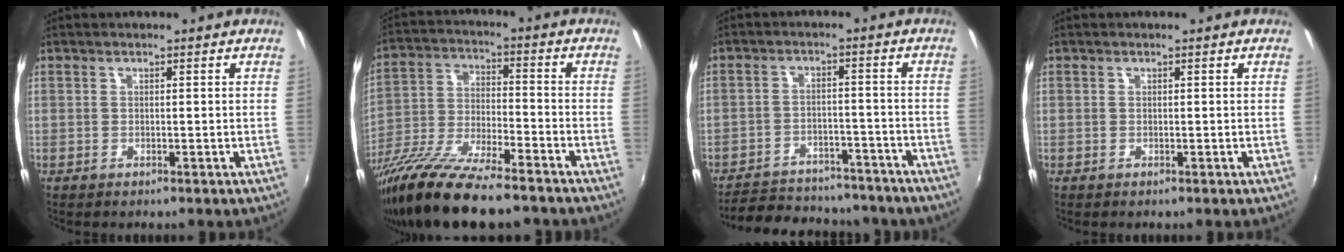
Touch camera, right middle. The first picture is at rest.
{"total": 18.6, "force": [-14.2, 3.7, 11.5], "torque": [-0.230, -0.051, -0.254]}
{"total": 20.5, "force": [-17.5, 7.2, 8.0], "torque": [-0.168, 0.003, -0.224]}
{"total": 0.0}